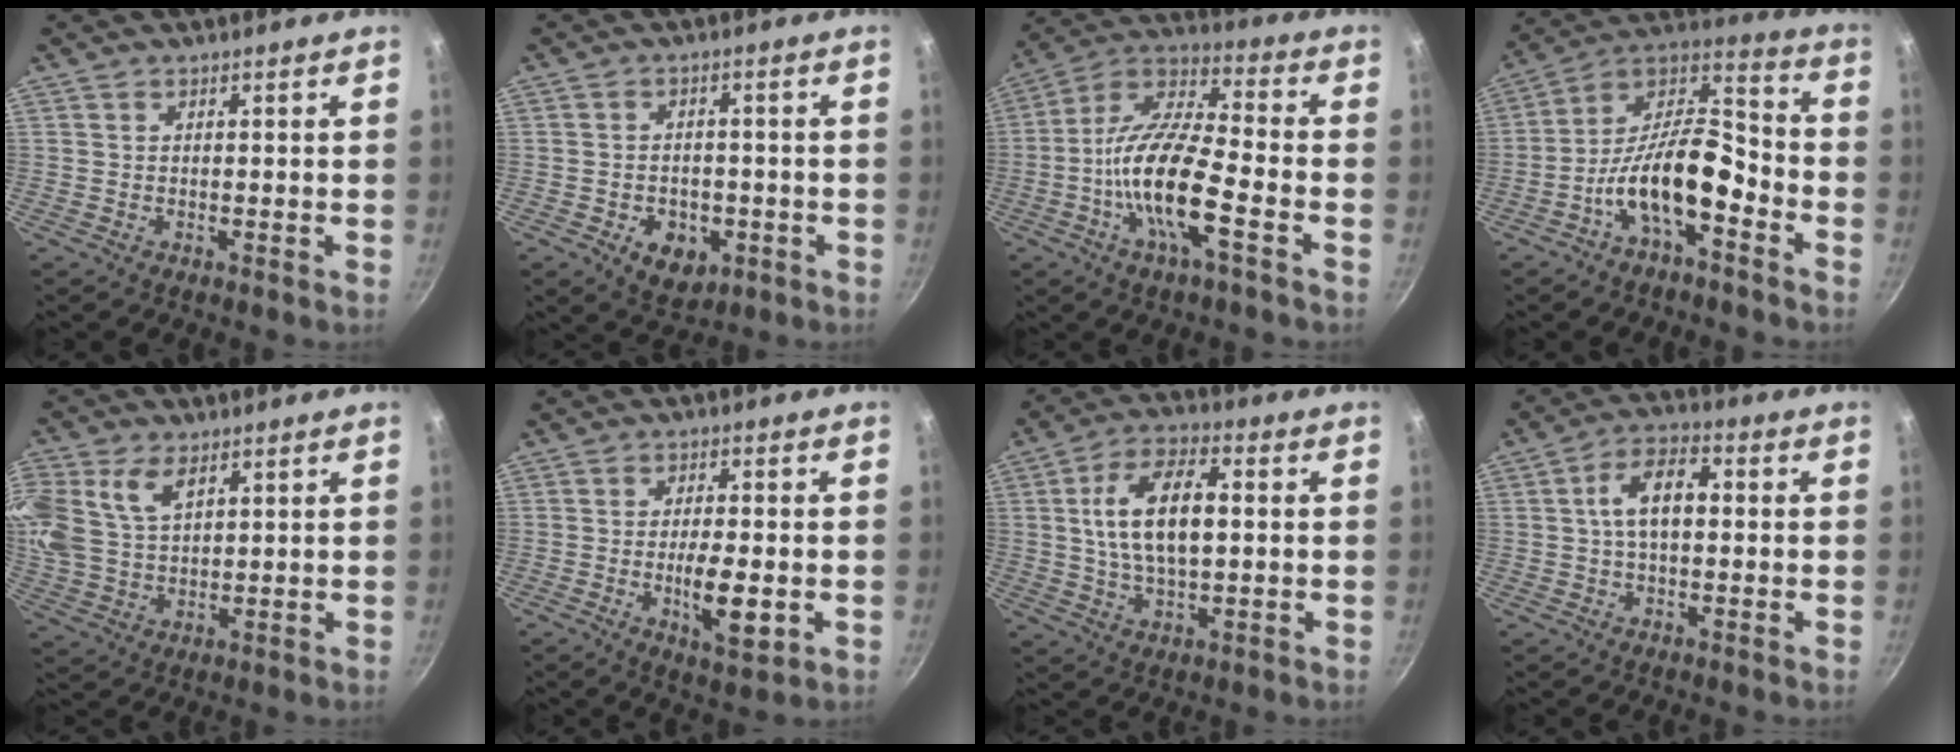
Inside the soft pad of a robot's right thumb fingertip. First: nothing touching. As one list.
[{"total": 7.1, "force": [-2.6, 5.0, 4.3], "torque": [-0.040, 0.013, -0.029]}, {"total": 16.7, "force": [-5.0, 5.1, 15.1], "torque": [-0.295, 0.037, -0.097]}, {"total": 16.0, "force": [-6.1, 6.7, 13.2], "torque": [-0.226, 0.080, -0.110]}, {"total": 16.8, "force": [6.9, 10.7, 11.0], "torque": [-0.275, 0.007, 0.135]}, {"total": 8.2, "force": [-1.7, 3.0, 7.5], "torque": [-0.118, -0.006, -0.024]}, {"total": 13.4, "force": [1.5, 6.6, 11.6], "torque": [-0.206, 0.011, 0.025]}, {"total": 10.1, "force": [1.0, 5.5, 8.4], "torque": [-0.145, 0.025, 0.010]}]